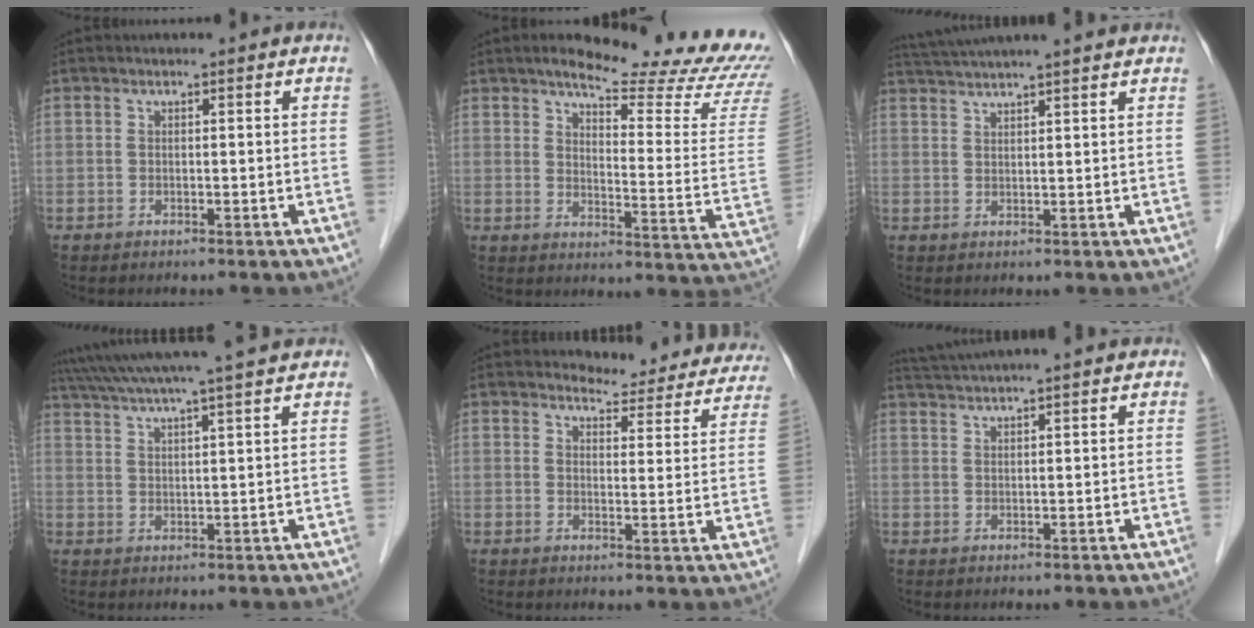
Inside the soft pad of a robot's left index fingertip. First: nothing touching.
{"total": 21.1, "force": [18.9, 1.6, 9.3], "torque": [-0.118, -0.091, 0.219]}
{"total": 11.3, "force": [10.2, -0.3, 4.9], "torque": [-0.088, 0.034, 0.145]}
{"total": 17.5, "force": [15.4, -0.4, 8.2], "torque": [-0.151, 0.025, 0.220]}
{"total": 12.9, "force": [12.2, 3.5, 2.4], "torque": [0.002, -0.031, 0.117]}
{"total": 10.7, "force": [9.8, -0.2, 4.2], "torque": [-0.076, 0.032, 0.141]}